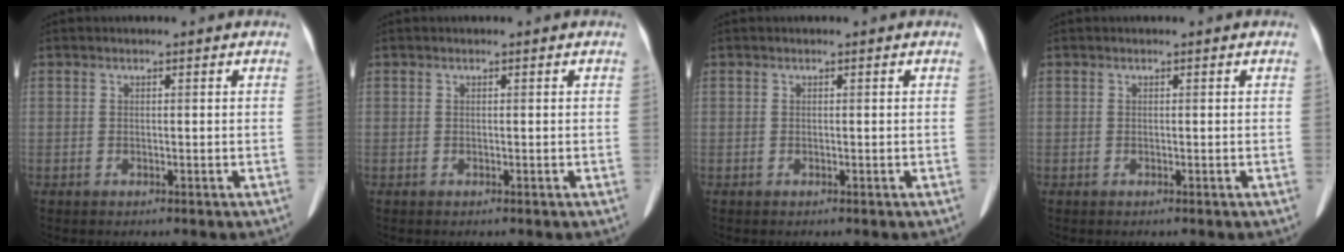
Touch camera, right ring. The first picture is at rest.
{"total": 0.0}
{"total": 0.0}
{"total": 0.0}